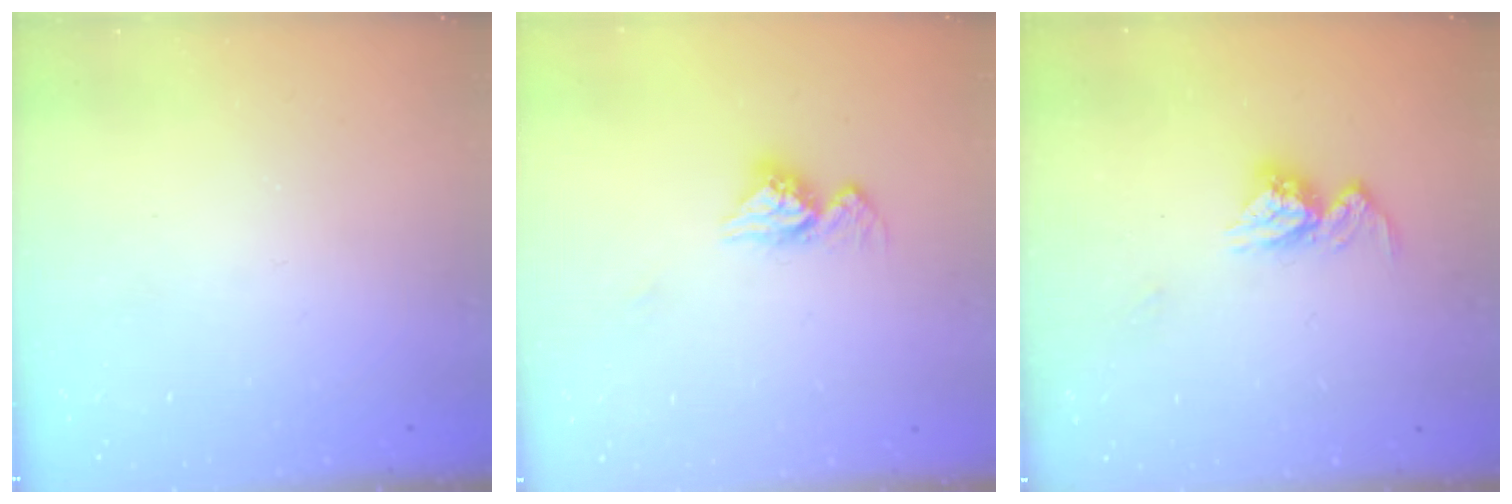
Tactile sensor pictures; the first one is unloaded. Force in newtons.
{"total": 11.1, "press": 11.0, "slide": 0.9}
{"total": 10.0, "press": 10.0, "slide": 0.8}